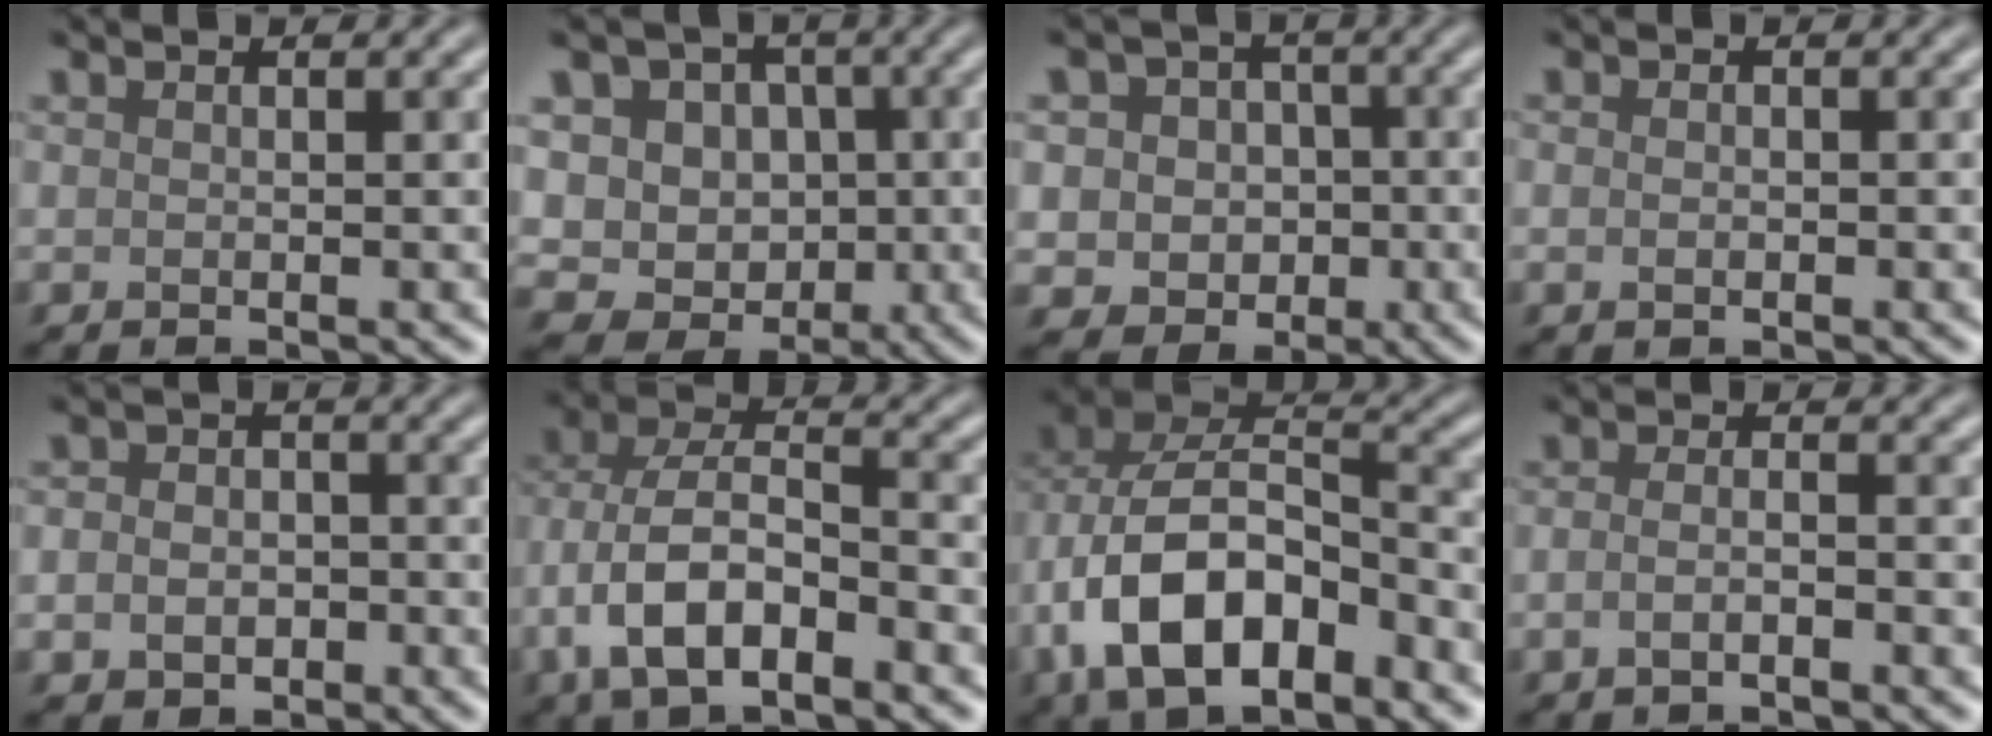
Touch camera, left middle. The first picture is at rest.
{"total": 12.3, "force": [0.1, 11.0, 5.5], "torque": [-0.095, 0.039, -0.029]}
{"total": 5.5, "force": [0.1, 5.1, 2.0], "torque": [-0.017, 0.019, -0.020]}
{"total": 0.9, "force": [-0.2, 0.7, 0.6], "torque": [-0.011, -0.001, -0.004]}
{"total": 3.9, "force": [-1.1, 3.1, 1.9], "torque": [-0.016, -0.008, -0.026]}
{"total": 8.6, "force": [-3.4, 4.5, 6.6], "torque": [-0.128, 0.007, -0.069]}
{"total": 11.7, "force": [-3.7, 7.0, 8.5], "torque": [-0.161, -0.002, -0.069]}
{"total": 2.2, "force": [-1.1, 0.8, 1.8], "torque": [-0.033, 0.002, -0.023]}